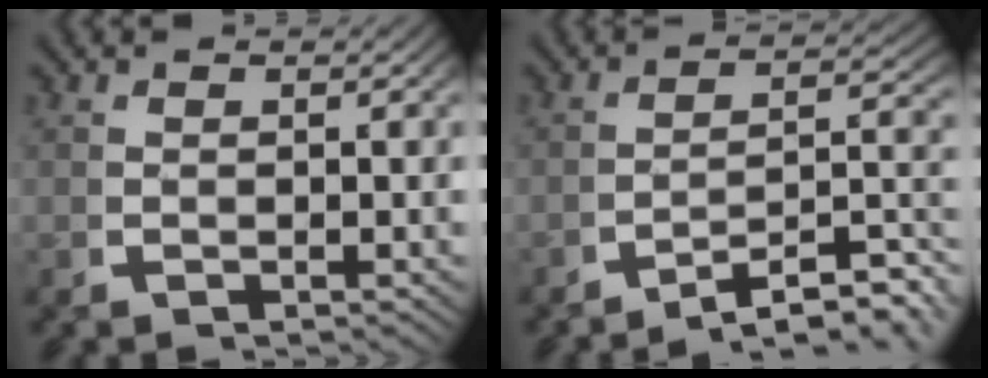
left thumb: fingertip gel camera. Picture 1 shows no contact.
{"total": 8.3, "force": [-5.4, 3.3, 5.3], "torque": [-0.077, -0.021, -0.074]}